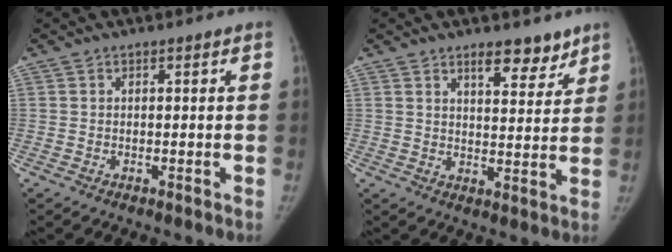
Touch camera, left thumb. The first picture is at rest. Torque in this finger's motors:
{"motor_torque": [0.64, 0.17, 0.73, -0.73, 0.12]}